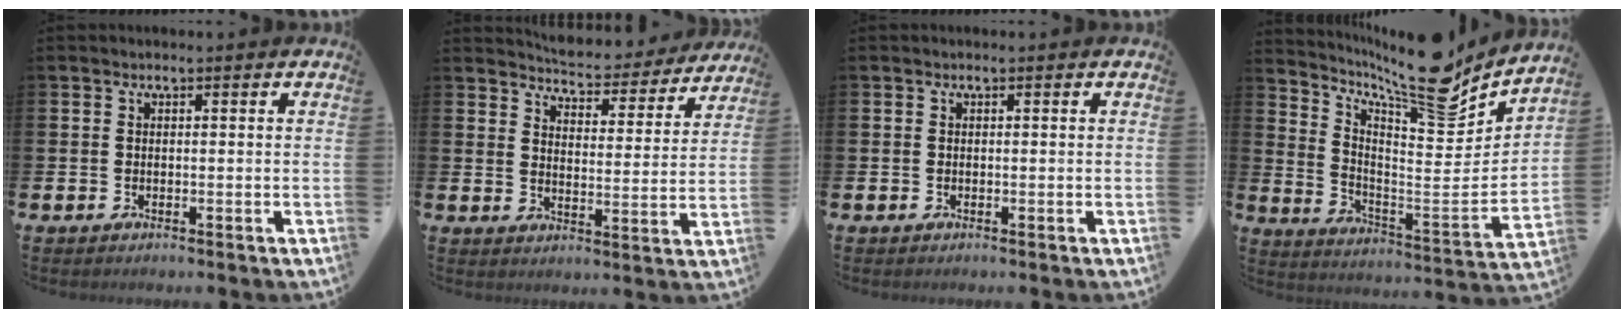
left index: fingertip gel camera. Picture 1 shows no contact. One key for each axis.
{"total": 5.4, "fx": 5.3, "fy": 0.7, "fz": 0.5, "tx": -0.031, "ty": -0.042, "tz": 0.089}
{"total": 0.0}
{"total": 13.1, "fx": 10.9, "fy": 2.9, "fz": 6.7, "tx": -0.122, "ty": -0.084, "tz": 0.180}